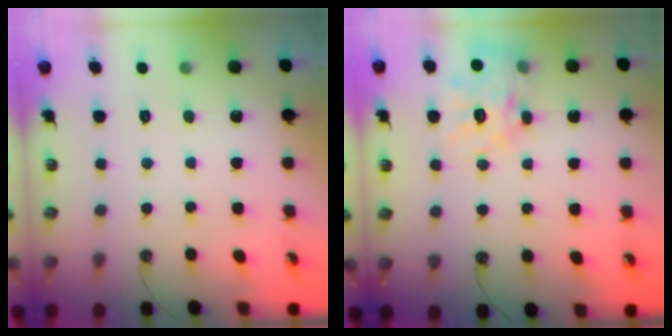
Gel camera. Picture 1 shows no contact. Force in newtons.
{"total": 15.0, "press": 14.9, "slide": 1.3}